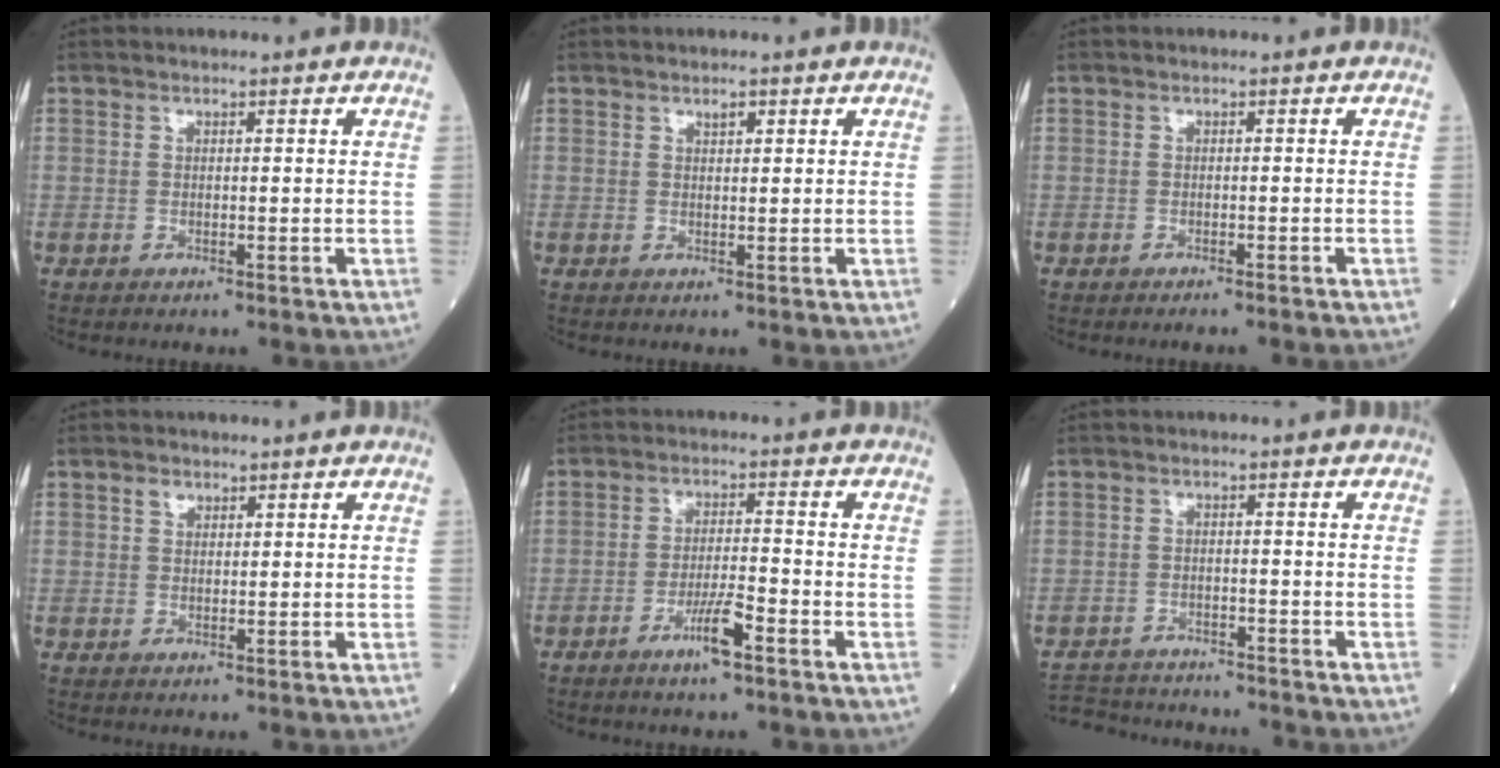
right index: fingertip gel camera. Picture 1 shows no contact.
{"total": 1.0, "force": [0.7, 0.4, 0.7], "torque": [-0.011, -0.002, 0.010]}
{"total": 2.9, "force": [-2.6, -0.3, 1.3], "torque": [-0.016, 0.000, -0.033]}
{"total": 1.4, "force": [0.8, 1.0, 0.6], "torque": [-0.010, 0.001, 0.014]}
{"total": 5.2, "force": [-3.1, 0.1, 4.2], "torque": [-0.079, -0.005, -0.060]}
{"total": 10.3, "force": [-9.8, 1.8, 2.4], "torque": [-0.048, 0.003, -0.145]}